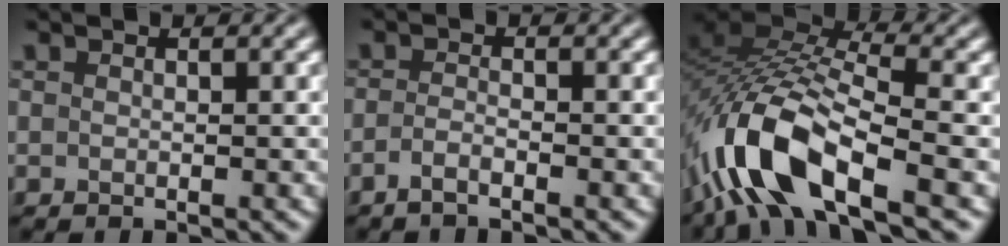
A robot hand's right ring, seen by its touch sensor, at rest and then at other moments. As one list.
[{"total": 1.1, "force": [-0.8, 0.1, 0.8], "torque": [-0.023, 0.002, -0.022]}, {"total": 11.4, "force": [-5.2, 4.6, 9.0], "torque": [-0.179, 0.011, -0.111]}]